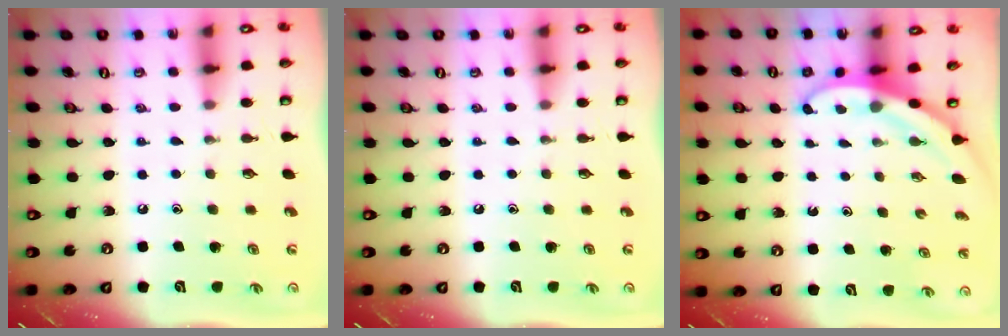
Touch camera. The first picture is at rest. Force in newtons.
{"total": 0.0}
{"total": 3.2, "press": 3.2, "slide": 0.2}